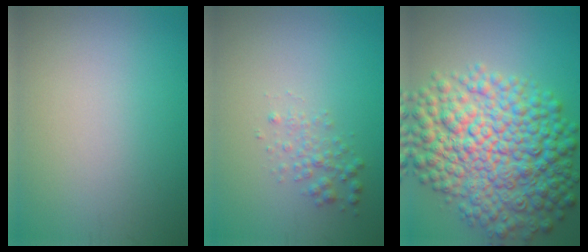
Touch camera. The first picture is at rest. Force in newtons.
{"total": 1.7, "press": 1.7, "slide": 0.0}
{"total": 12.1, "press": 12.1, "slide": 0.1}